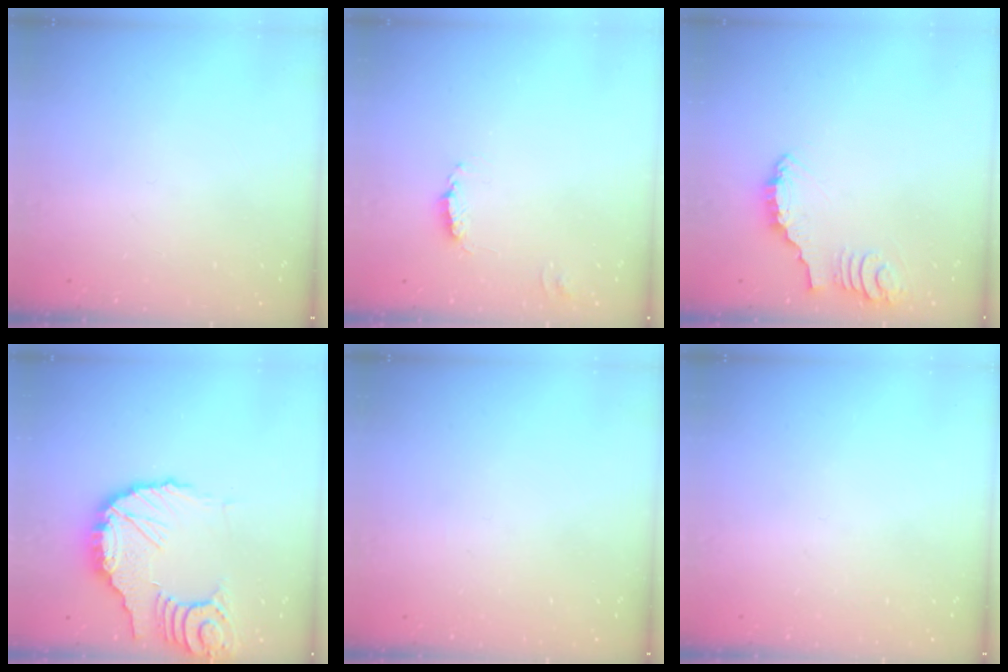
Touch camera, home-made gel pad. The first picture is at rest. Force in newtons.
{"total": 0.8, "press": 0.8, "slide": 0.1}
{"total": 2.8, "press": 2.8, "slide": 0.1}
{"total": 14.8, "press": 14.7, "slide": 1.5}
{"total": 0.0}
{"total": 0.0}